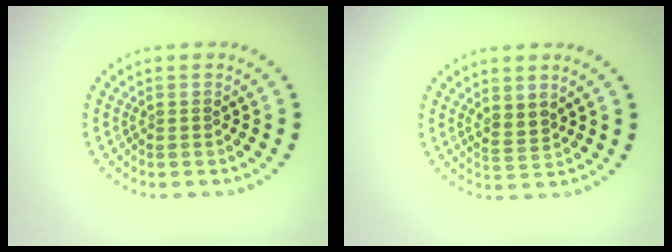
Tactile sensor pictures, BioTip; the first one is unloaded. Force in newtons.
{"total": 1.7, "press": 1.3, "slide": 1.1}